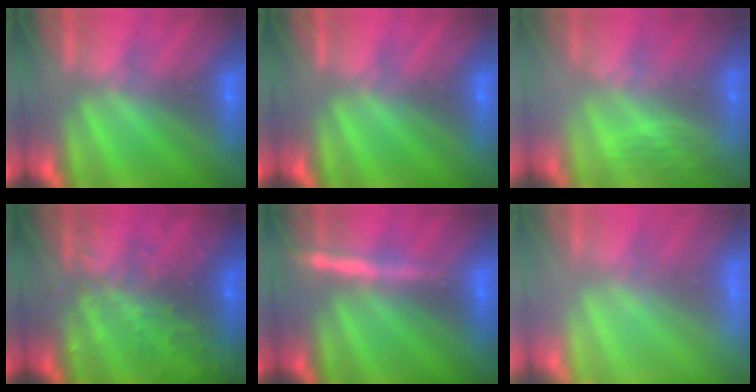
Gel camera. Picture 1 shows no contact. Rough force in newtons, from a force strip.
{"total": 0.0}
{"total": 2.7}
{"total": 8.6}
{"total": 3.9}
{"total": 8.3}